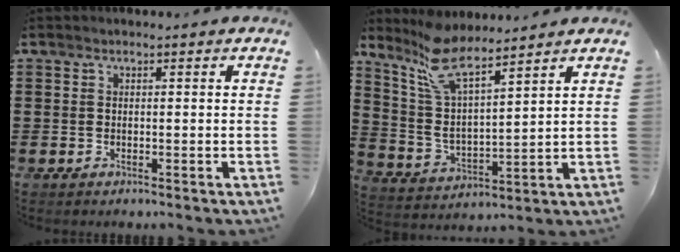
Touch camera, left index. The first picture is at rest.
{"total": 7.9, "force": [6.7, 1.0, 4.1], "torque": [-0.103, -0.033, 0.120]}